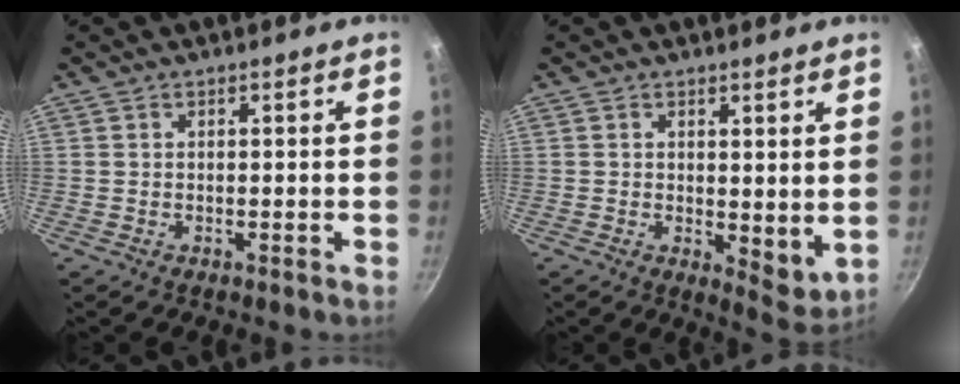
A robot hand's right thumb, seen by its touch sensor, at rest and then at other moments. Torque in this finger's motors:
{"motor_torque": [-0.78, 0.10, -0.26, -0.20, -0.07]}